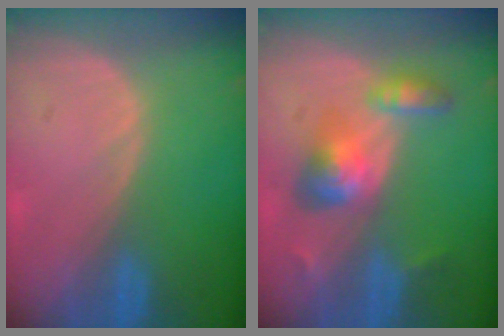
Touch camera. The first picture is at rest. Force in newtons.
{"total": 6.3, "press": 5.8, "slide": 2.4}